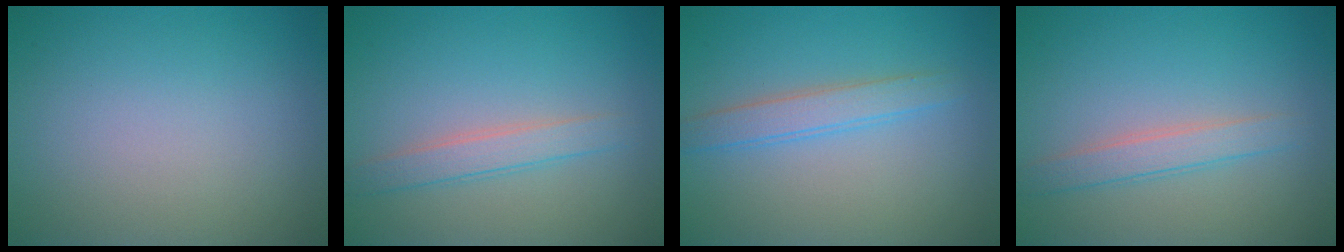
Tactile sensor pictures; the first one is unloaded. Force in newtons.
{"total": 2.3, "press": 2.2, "slide": 0.1}
{"total": 2.4, "press": 2.4, "slide": 0.1}
{"total": 2.3, "press": 2.2, "slide": 0.1}